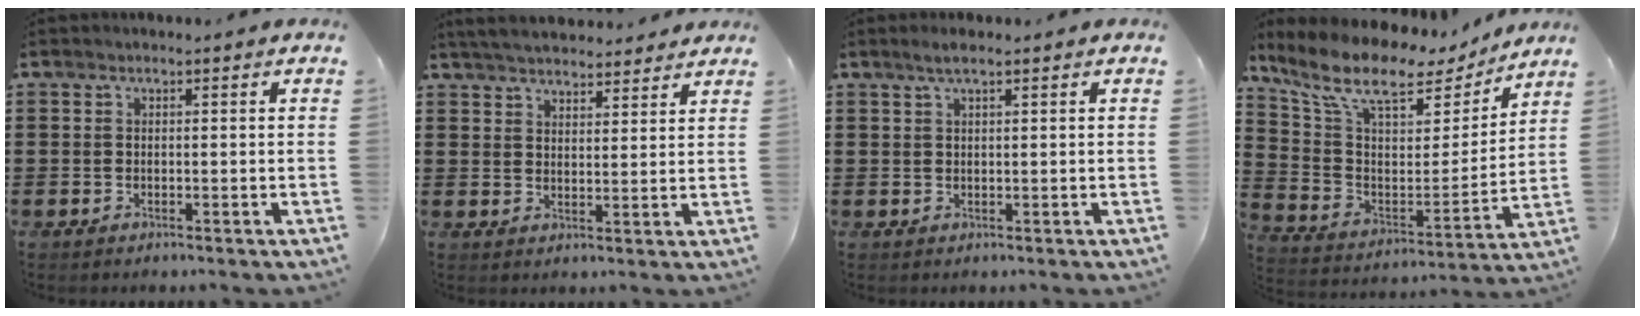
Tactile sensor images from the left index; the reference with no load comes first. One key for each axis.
{"total": 4.4, "fx": 4.3, "fy": 0.6, "fz": 0.9, "tx": -0.030, "ty": -0.013, "tz": 0.079}
{"total": 2.0, "fx": 1.2, "fy": 0.2, "fz": 1.6, "tx": -0.030, "ty": 0.002, "tz": 0.021}
{"total": 10.6, "fx": 7.6, "fy": 3.8, "fz": 6.4, "tx": -0.150, "ty": -0.043, "tz": 0.127}